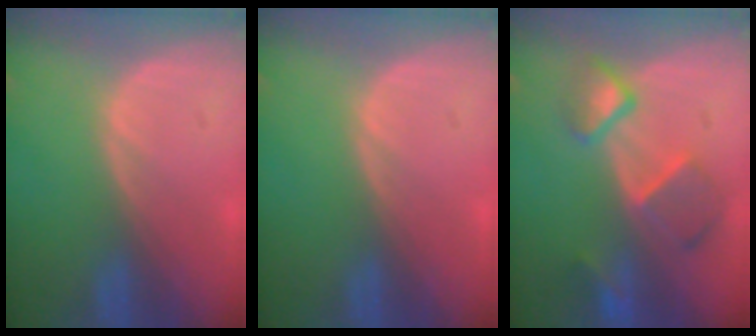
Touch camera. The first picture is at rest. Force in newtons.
{"total": 0.0}
{"total": 7.5, "press": 6.7, "slide": 3.5}